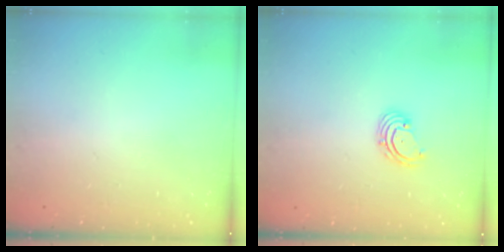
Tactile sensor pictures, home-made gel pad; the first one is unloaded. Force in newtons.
{"total": 2.7, "press": 2.7, "slide": 0.6}